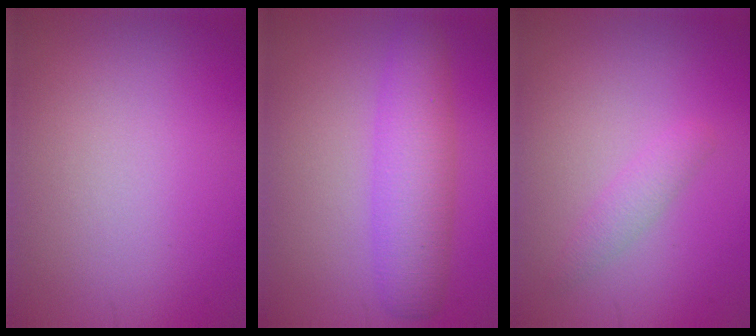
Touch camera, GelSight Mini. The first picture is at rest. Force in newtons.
{"total": 4.9, "press": 4.9, "slide": 0.1}
{"total": 1.4, "press": 1.4, "slide": 0.0}